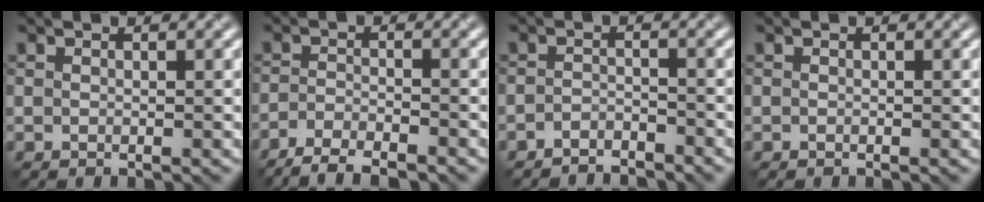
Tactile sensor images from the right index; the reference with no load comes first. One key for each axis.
{"total": 4.4, "fx": -4.0, "fy": 0.6, "fz": 1.7, "tx": -0.040, "ty": -0.002, "tz": -0.074}
{"total": 2.4, "fx": -2.4, "fy": 0.0, "fz": -0.2, "tx": -0.002, "ty": -0.001, "tz": -0.041}
{"total": 0.0}